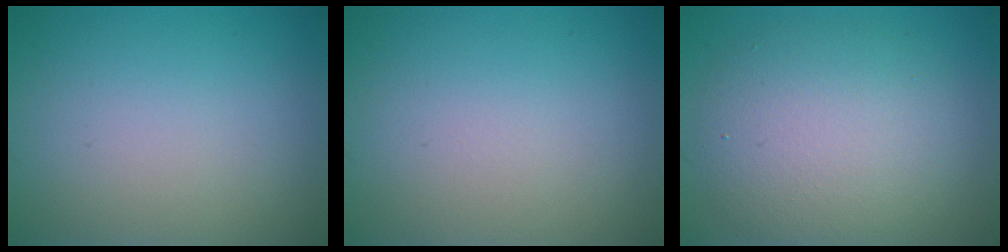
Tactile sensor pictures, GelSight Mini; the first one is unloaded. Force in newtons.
{"total": 0.0}
{"total": 7.0, "press": 7.0, "slide": 0.6}